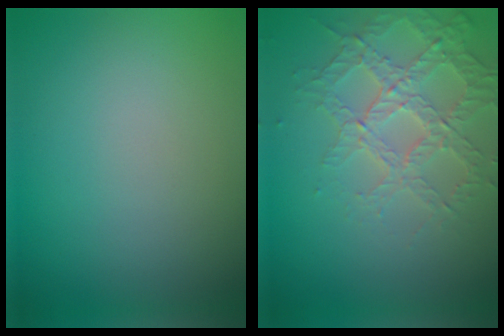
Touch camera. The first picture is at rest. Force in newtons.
{"total": 3.6, "press": 3.4, "slide": 1.4}